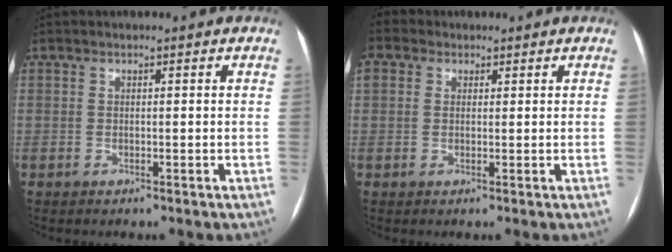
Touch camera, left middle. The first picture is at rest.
{"total": 4.8, "force": [2.3, 3.5, 2.3], "torque": [-0.069, 0.034, 0.049]}